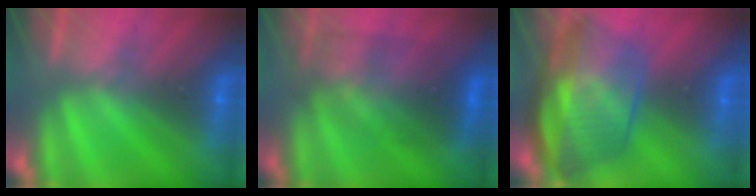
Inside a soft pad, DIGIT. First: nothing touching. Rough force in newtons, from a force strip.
{"total": 2.9}
{"total": 7.7}